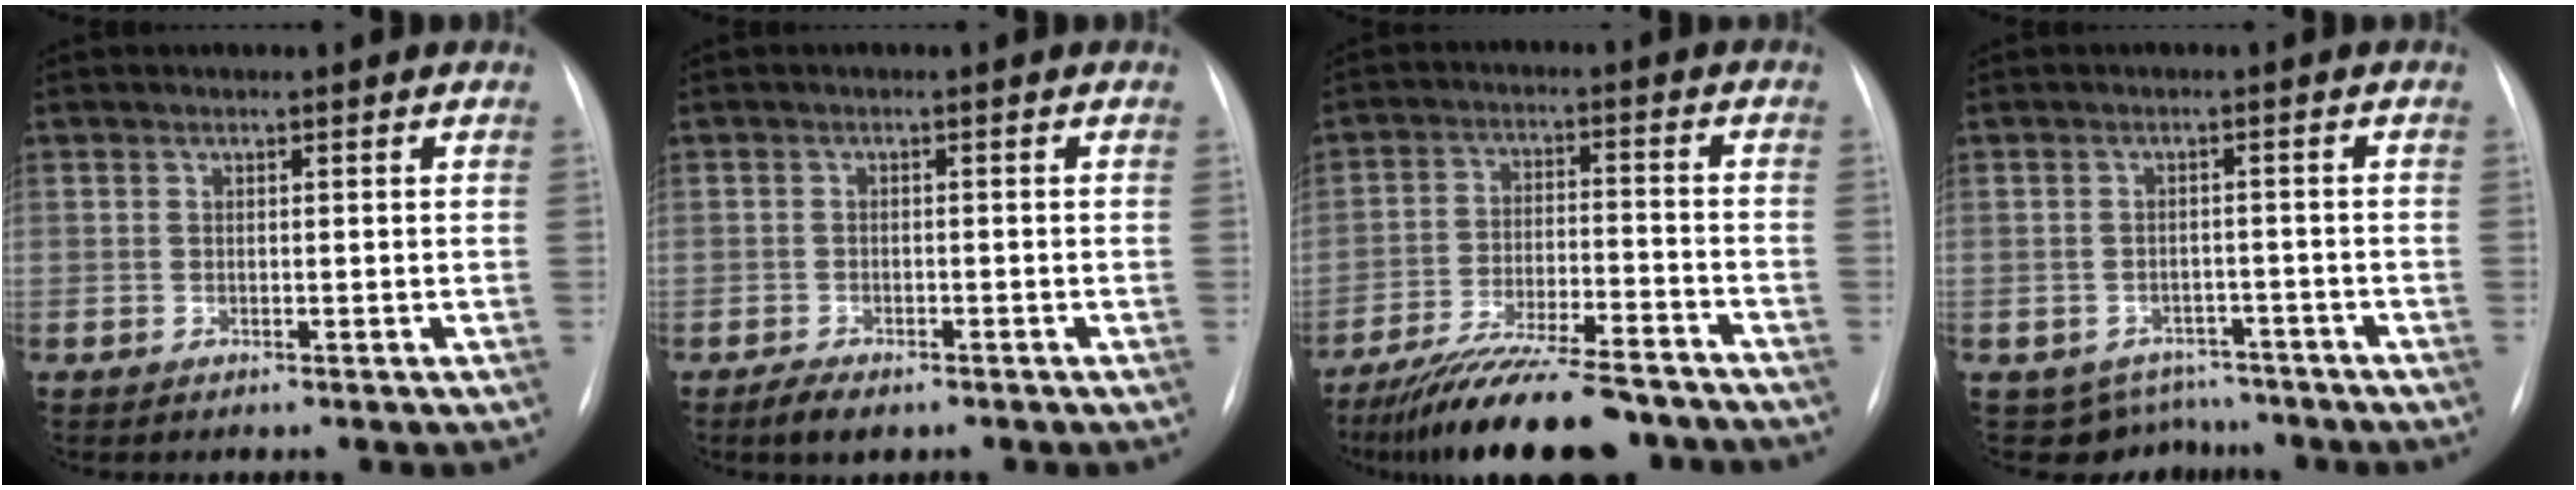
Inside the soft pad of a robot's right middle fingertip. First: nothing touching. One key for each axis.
{"total": 2.9, "fx": -2.1, "fy": 1.2, "fz": 1.6, "tx": -0.031, "ty": -0.003, "tz": -0.028}
{"total": 16.9, "fx": -14.6, "fy": 2.5, "fz": 8.0, "tx": -0.131, "ty": -0.005, "tz": -0.232}
{"total": 6.4, "fx": -5.3, "fy": 3.5, "fz": -0.4, "tx": 0.015, "ty": 0.021, "tz": -0.065}